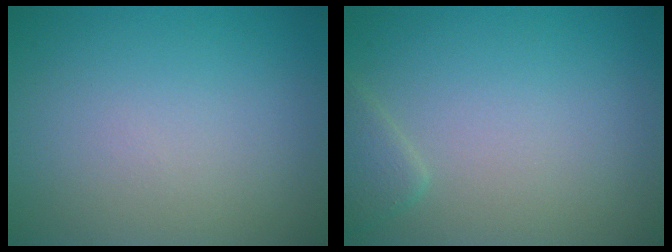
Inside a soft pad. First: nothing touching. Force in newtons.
{"total": 0.9, "press": 0.9, "slide": 0.1}